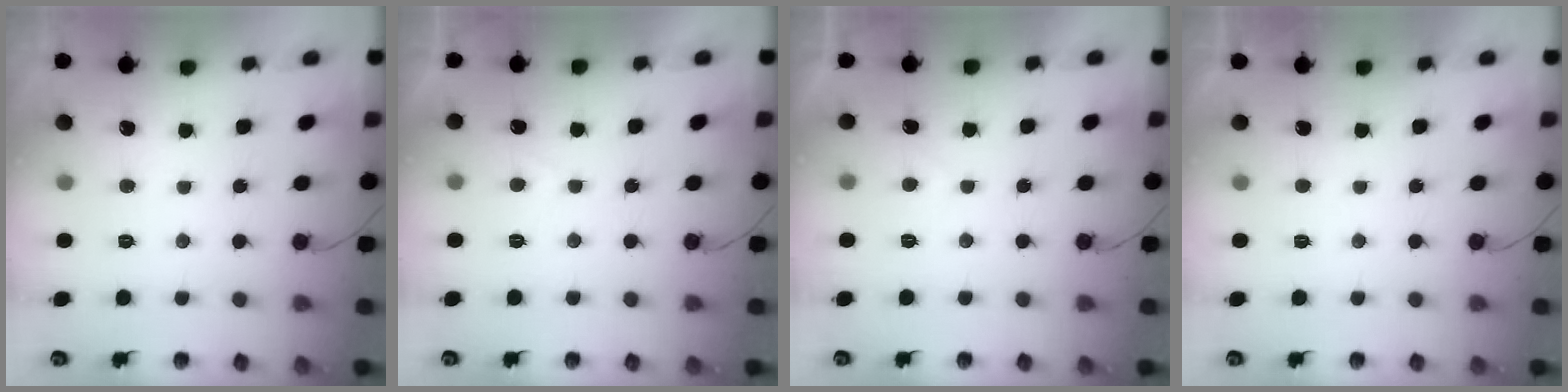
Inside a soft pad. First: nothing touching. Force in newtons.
{"total": 2.1, "press": 2.0, "slide": 0.7}
{"total": 1.1, "press": 1.0, "slide": 0.5}
{"total": 2.1, "press": 2.0, "slide": 0.4}